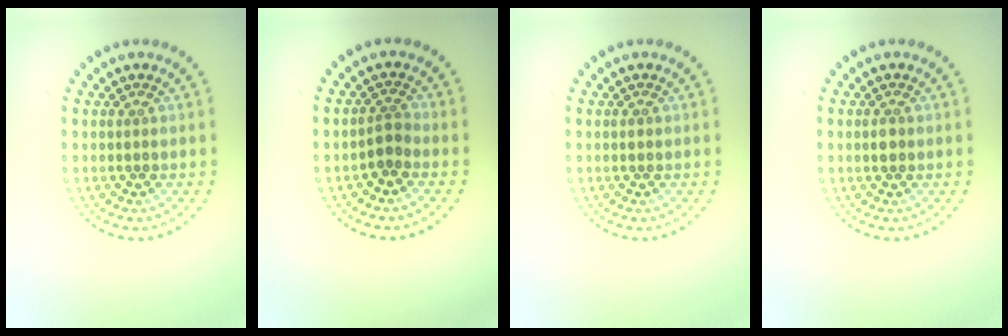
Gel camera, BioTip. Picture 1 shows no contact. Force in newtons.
{"total": 1.5, "press": 1.2, "slide": 0.9}
{"total": 0.6, "press": 0.6, "slide": 0.1}
{"total": 1.3, "press": 1.3, "slide": 0.3}